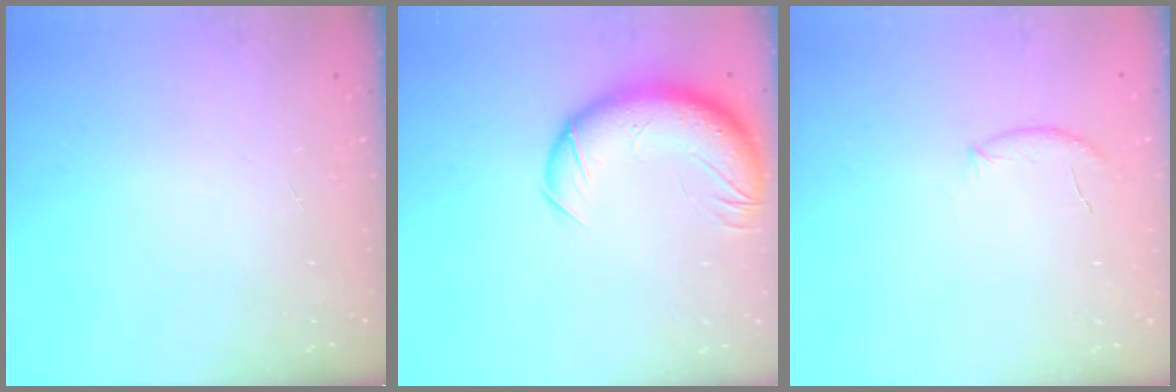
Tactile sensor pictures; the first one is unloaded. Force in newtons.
{"total": 13.3, "press": 12.8, "slide": 3.6}
{"total": 6.9, "press": 6.7, "slide": 1.8}